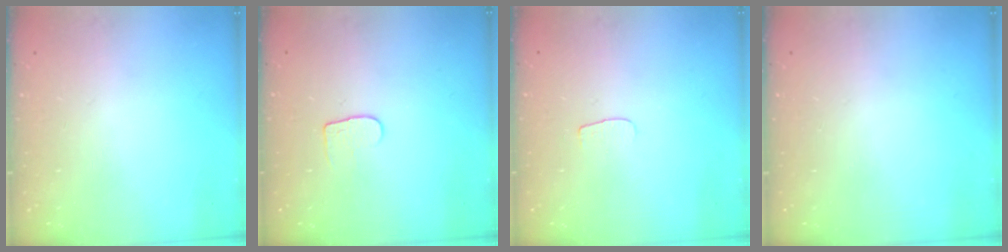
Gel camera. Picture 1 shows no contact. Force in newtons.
{"total": 4.3, "press": 4.3, "slide": 0.5}
{"total": 3.6, "press": 3.6, "slide": 0.4}
{"total": 0.0}